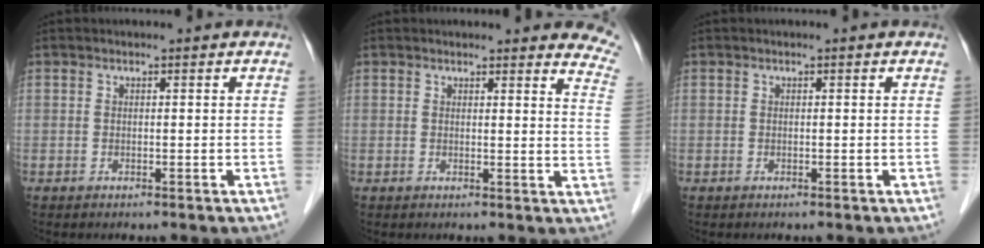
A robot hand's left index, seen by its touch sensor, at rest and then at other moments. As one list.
[{"total": 11.2, "force": [10.5, 2.4, 2.8], "torque": [0.009, -0.047, 0.076]}, {"total": 0.0}]